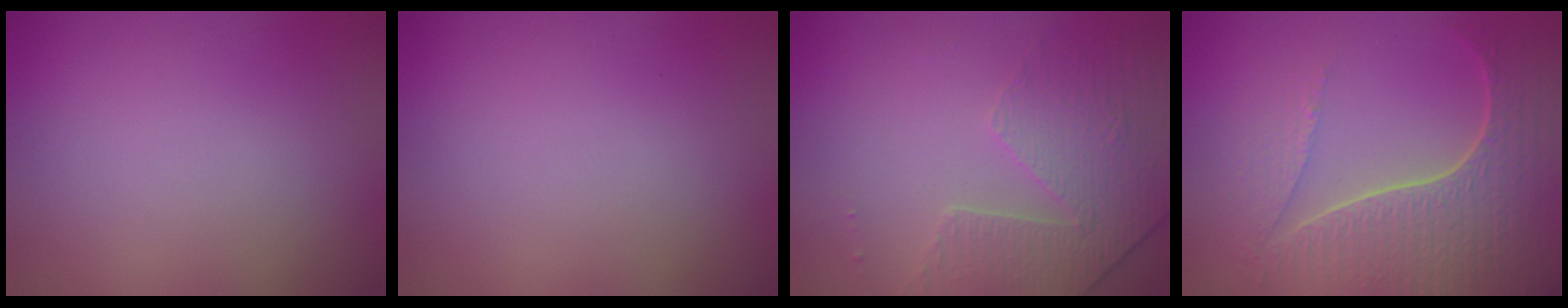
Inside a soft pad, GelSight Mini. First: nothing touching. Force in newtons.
{"total": 0.0}
{"total": 4.8, "press": 3.3, "slide": 3.5}
{"total": 7.3, "press": 5.5, "slide": 4.8}